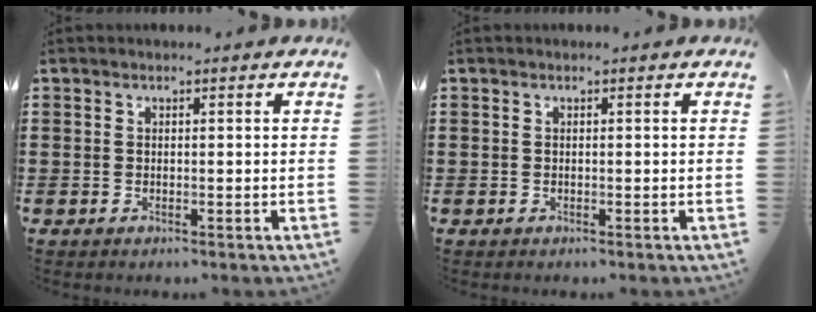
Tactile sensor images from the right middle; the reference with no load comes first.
{"total": 0.0}